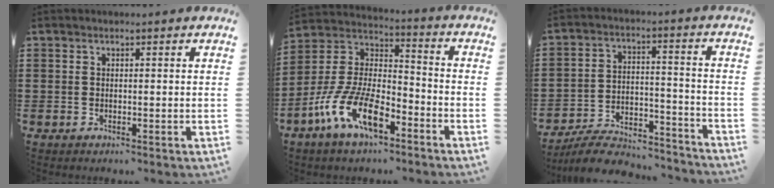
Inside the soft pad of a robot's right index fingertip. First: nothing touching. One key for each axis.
{"total": 12.5, "fx": -7.6, "fy": 4.8, "fz": 8.7, "tx": -0.202, "ty": 0.007, "tz": -0.151}
{"total": 7.5, "fx": -7.0, "fy": 1.4, "fz": 2.2, "tx": -0.040, "ty": 0.018, "tz": -0.136}